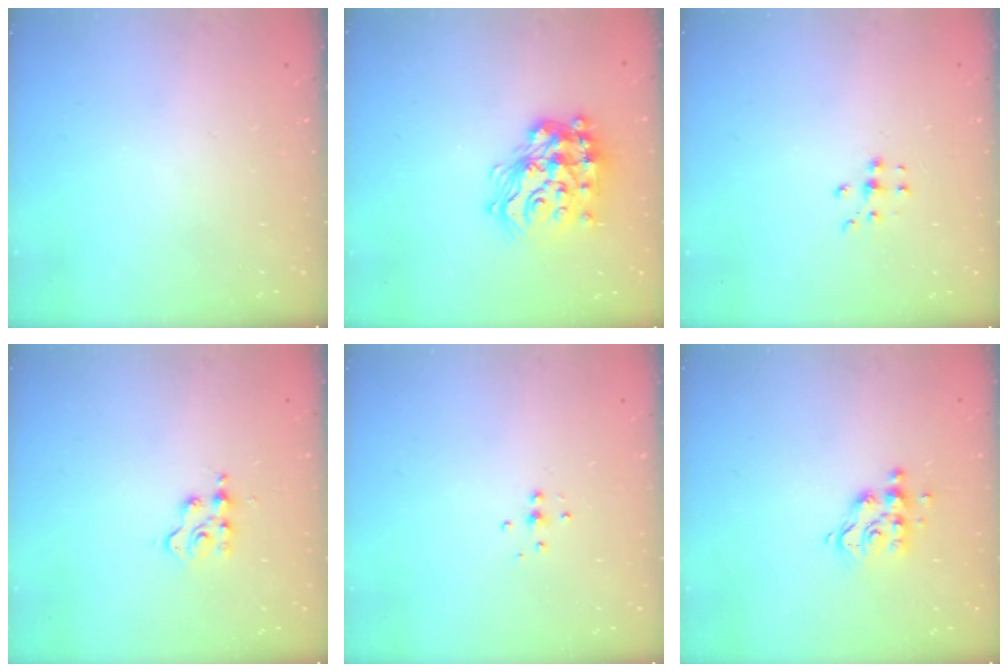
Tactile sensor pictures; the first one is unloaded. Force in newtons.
{"total": 18.6, "press": 18.6, "slide": 1.2}
{"total": 5.0, "press": 5.0, "slide": 0.7}
{"total": 3.3, "press": 3.2, "slide": 0.5}
{"total": 4.7, "press": 4.6, "slide": 0.5}
{"total": 9.4, "press": 9.4, "slide": 0.6}